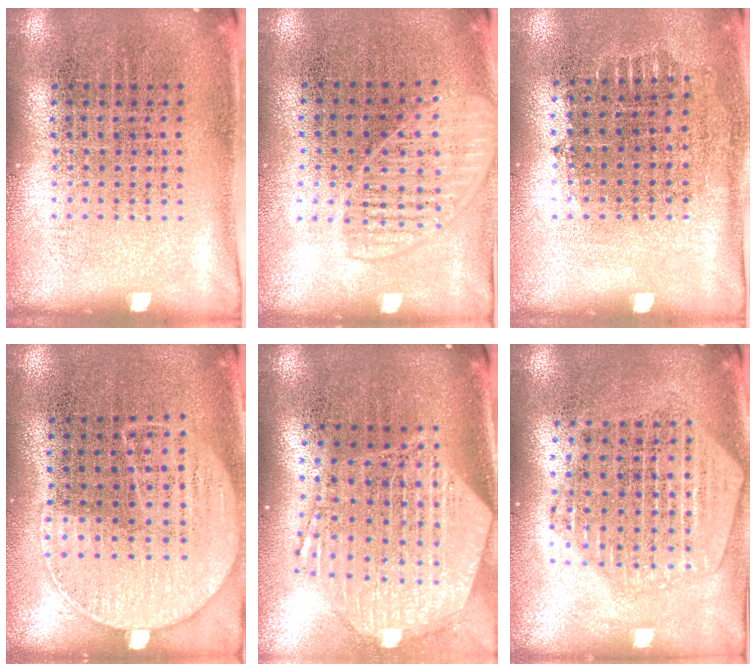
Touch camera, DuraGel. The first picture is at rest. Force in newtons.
{"total": 1.4, "press": 1.3, "slide": 0.6}
{"total": 0.7, "press": 0.7, "slide": 0.3}
{"total": 1.3, "press": 1.0, "slide": 0.7}
{"total": 3.0, "press": 2.4, "slide": 1.8}
{"total": 2.0, "press": 1.9, "slide": 0.8}